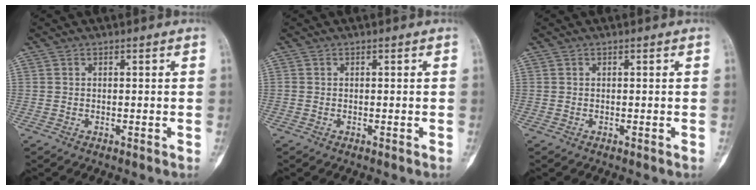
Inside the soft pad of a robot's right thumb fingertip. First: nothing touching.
{"total": 0.0}
{"total": 0.0}